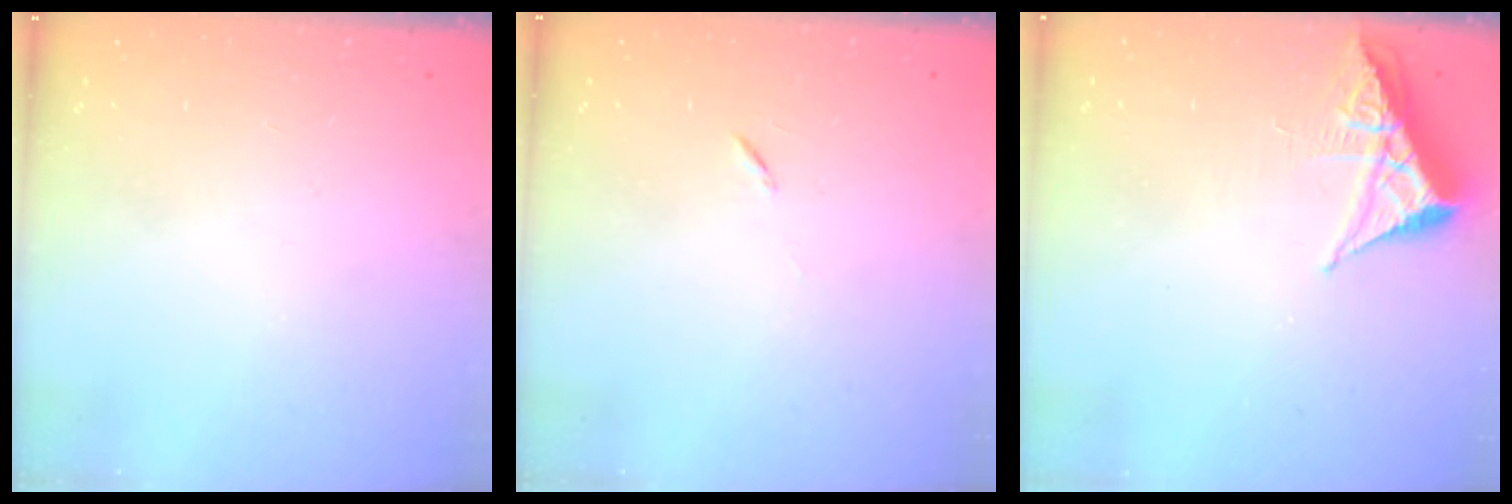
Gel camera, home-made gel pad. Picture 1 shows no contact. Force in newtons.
{"total": 5.8, "press": 5.4, "slide": 2.1}
{"total": 6.3, "press": 6.2, "slide": 0.9}